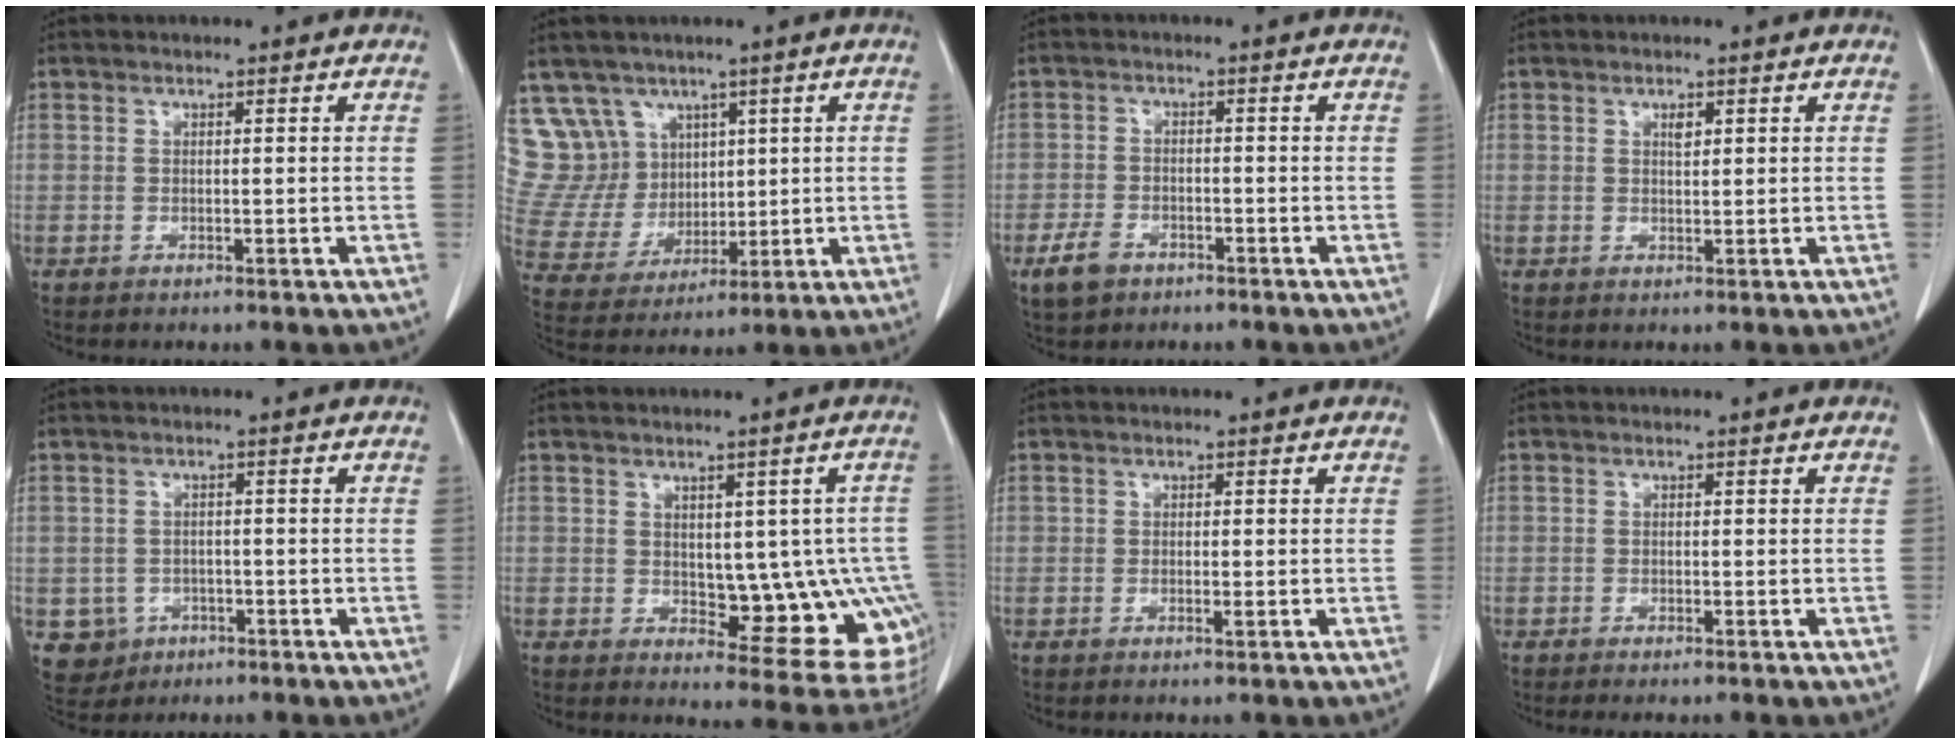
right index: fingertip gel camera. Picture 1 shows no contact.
{"total": 11.9, "force": [7.1, 9.4, 1.5], "torque": [-0.054, 0.050, 0.165]}
{"total": 4.4, "force": [-2.7, 2.7, 2.2], "torque": [-0.049, 0.000, -0.045]}
{"total": 1.2, "force": [0.6, 0.5, 0.9], "torque": [-0.016, -0.002, 0.010]}
{"total": 4.6, "force": [-1.7, 4.3, 0.4], "torque": [-0.005, 0.008, -0.021]}
{"total": 11.3, "force": [-0.5, 4.9, 10.1], "torque": [-0.100, 0.008, 0.011]}
{"total": 0.7, "force": [-0.2, 0.1, 0.6], "torque": [-0.012, 0.000, 0.000]}
{"total": 1.6, "force": [-1.3, 0.2, 0.9], "torque": [-0.011, -0.004, -0.016]}